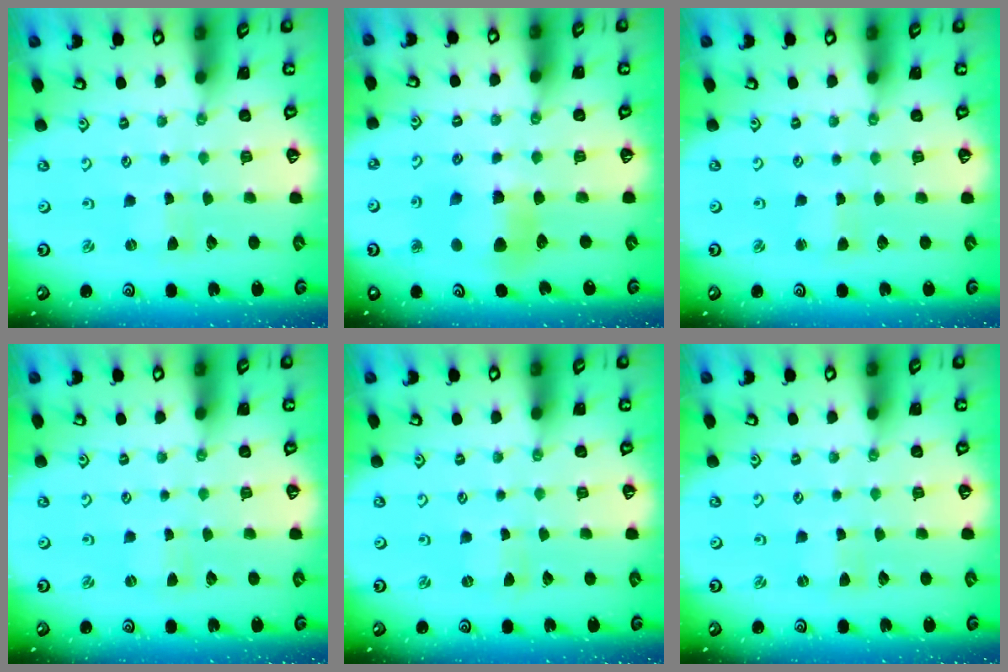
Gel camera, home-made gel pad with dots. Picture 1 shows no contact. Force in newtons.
{"total": 8.2, "press": 8.1, "slide": 0.8}
{"total": 2.2, "press": 2.1, "slide": 0.3}
{"total": 0.0}
{"total": 0.0}
{"total": 0.0}